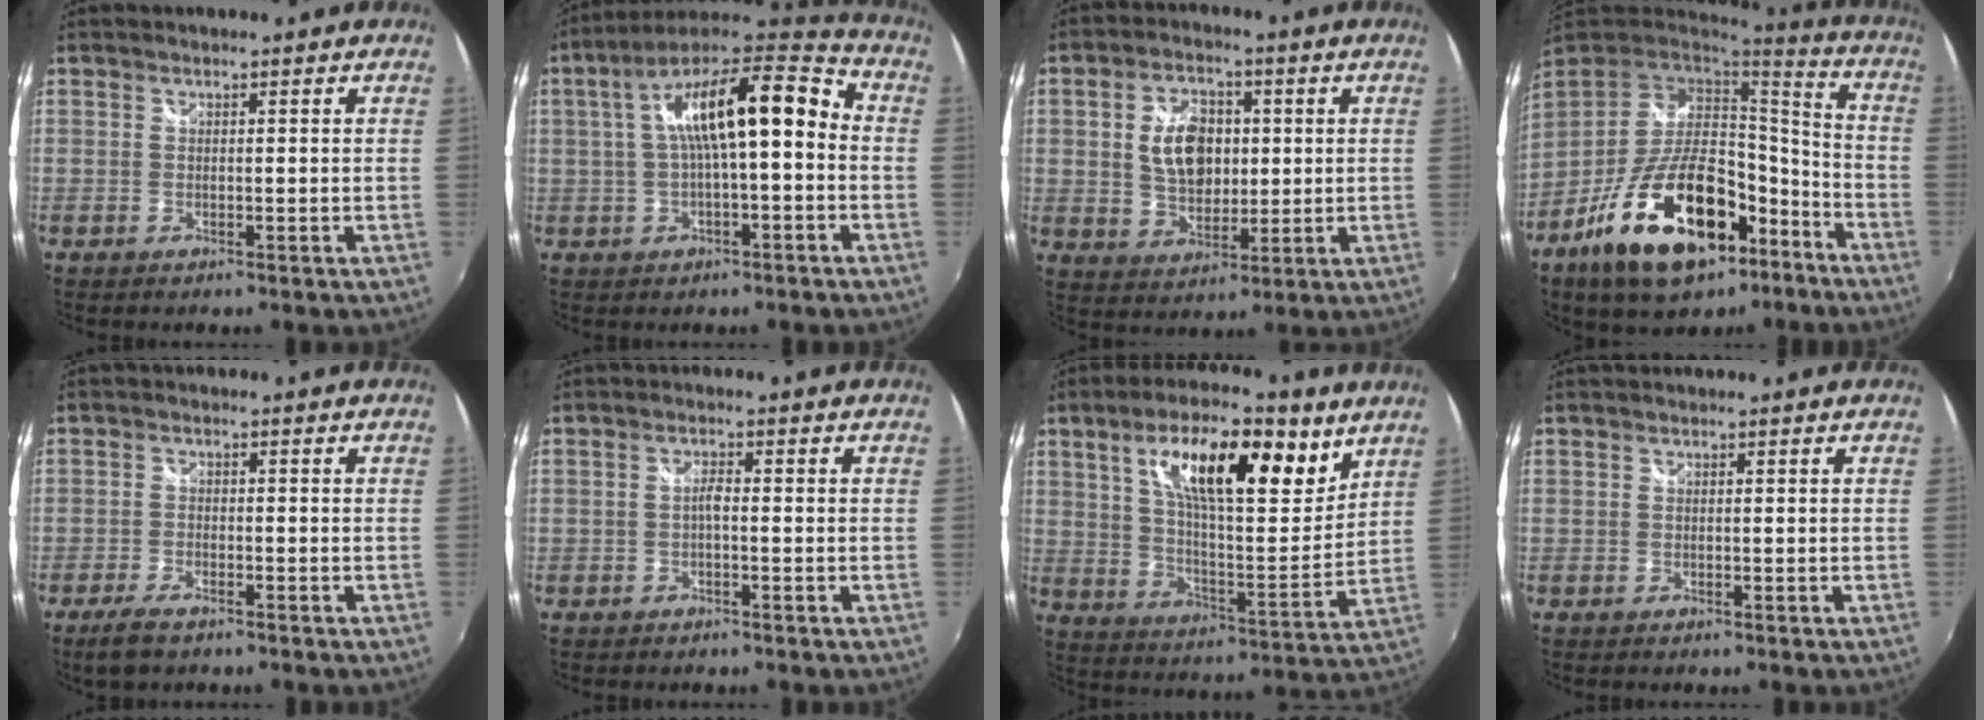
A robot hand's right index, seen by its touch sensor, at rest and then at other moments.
{"total": 17.4, "force": [0.4, 5.3, 16.5], "torque": [-0.278, 0.036, 0.006]}
{"total": 10.3, "force": [1.3, 6.9, 7.6], "torque": [-0.138, 0.013, 0.030]}
{"total": 24.5, "force": [-12.7, 12.2, 17.0], "torque": [-0.316, -0.001, -0.194]}
{"total": 4.6, "force": [-3.4, 1.6, 2.7], "torque": [-0.072, -0.010, -0.064]}
{"total": 1.5, "force": [-0.5, 0.4, 1.3], "torque": [-0.026, 0.004, -0.012]}
{"total": 20.0, "force": [10.2, 6.6, 15.8], "torque": [-0.252, 0.012, 0.166]}
{"total": 0.0}